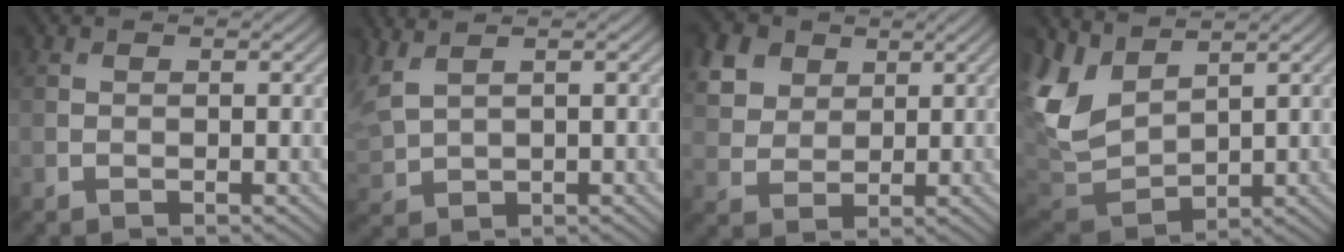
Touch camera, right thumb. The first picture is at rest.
{"total": 4.7, "force": [3.0, 1.8, 3.2], "torque": [-0.103, 0.011, 0.067]}
{"total": 6.7, "force": [3.5, 4.8, 3.2], "torque": [-0.114, 0.007, 0.069]}
{"total": 8.1, "force": [3.6, 4.9, 5.3], "torque": [-0.148, -0.001, 0.075]}